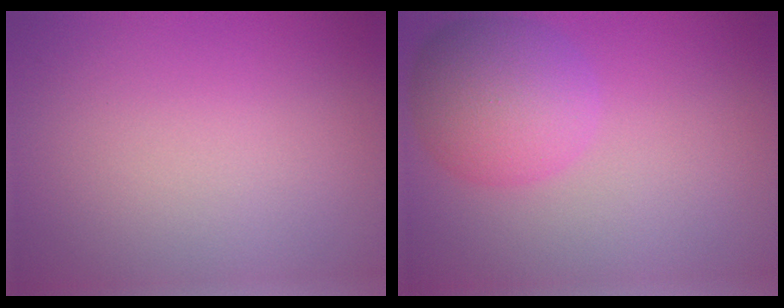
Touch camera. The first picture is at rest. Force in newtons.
{"total": 5.6, "press": 5.6, "slide": 0.2}